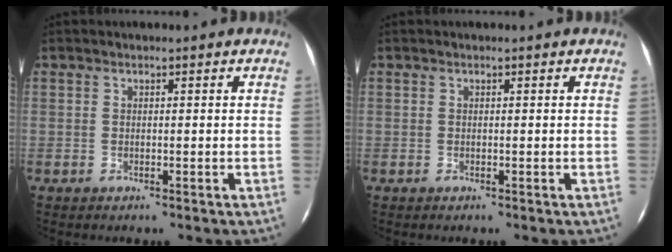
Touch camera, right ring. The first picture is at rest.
{"total": 0.0}